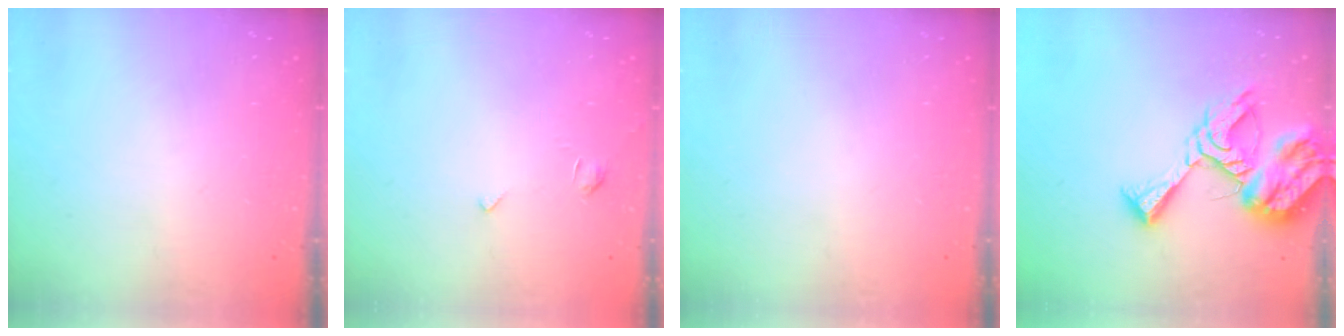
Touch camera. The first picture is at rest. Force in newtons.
{"total": 1.9, "press": 1.8, "slide": 0.4}
{"total": 0.0}
{"total": 14.4, "press": 14.3, "slide": 0.9}